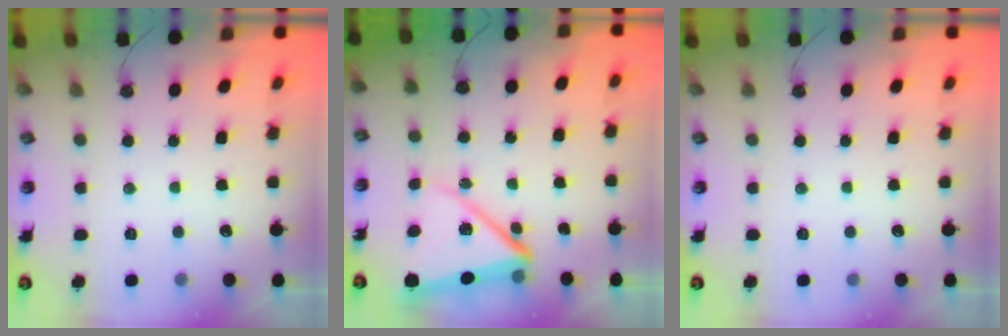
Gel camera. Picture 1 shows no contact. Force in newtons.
{"total": 12.6, "press": 12.6, "slide": 1.2}
{"total": 0.0}